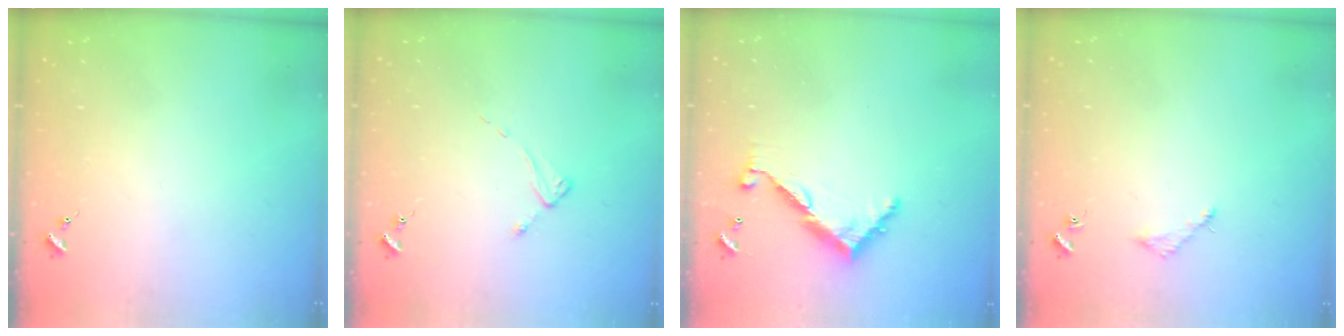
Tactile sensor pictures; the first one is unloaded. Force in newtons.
{"total": 2.3, "press": 2.3, "slide": 0.3}
{"total": 9.0, "press": 9.0, "slide": 0.7}
{"total": 3.0, "press": 3.0, "slide": 0.4}